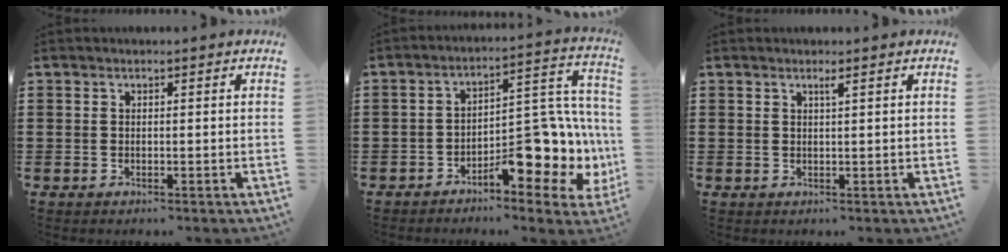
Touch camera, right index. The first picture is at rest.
{"total": 10.7, "force": [-5.4, 4.7, 7.8], "torque": [-0.085, -0.003, -0.097]}
{"total": 0.9, "force": [0.5, -0.1, 0.7], "torque": [-0.014, -0.004, 0.009]}